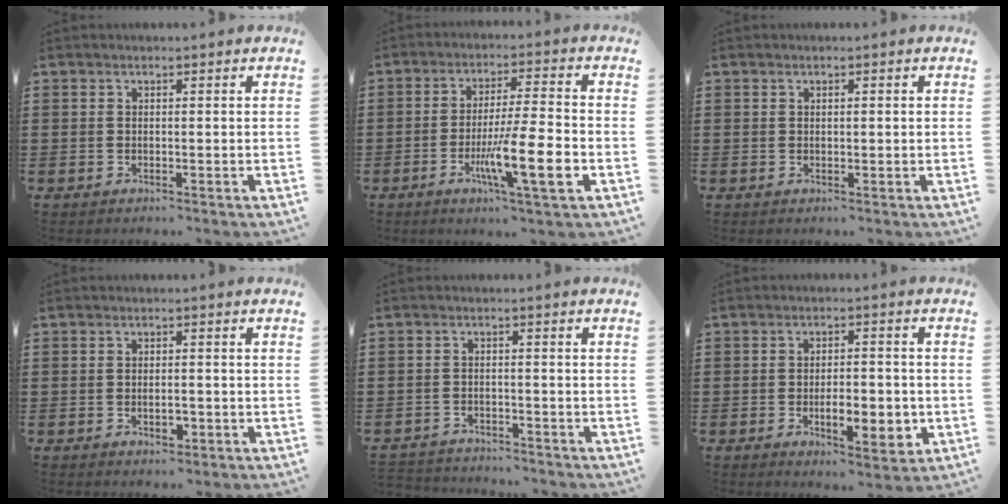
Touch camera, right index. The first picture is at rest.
{"total": 11.0, "force": [-3.7, 1.2, 10.3], "torque": [-0.186, -0.012, -0.065]}
{"total": 0.5, "force": [0.1, 0.1, 0.5], "torque": [-0.011, -0.001, 0.002]}
{"total": 2.5, "force": [-0.8, 1.1, 2.1], "torque": [-0.040, 0.002, -0.015]}
{"total": 2.4, "force": [-2.4, 0.2, -0.2], "torque": [-0.005, -0.001, -0.054]}
{"total": 6.7, "force": [-1.8, 2.8, 5.9], "torque": [-0.083, -0.002, -0.032]}